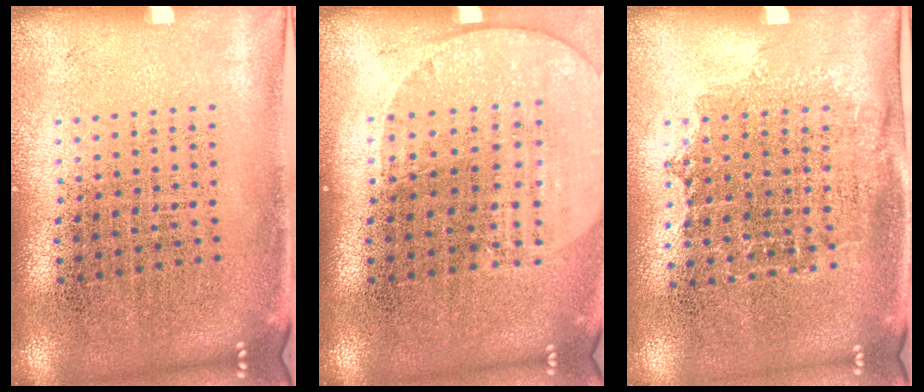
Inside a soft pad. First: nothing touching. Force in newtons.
{"total": 1.7, "press": 1.5, "slide": 0.7}
{"total": 0.9, "press": 0.7, "slide": 0.6}